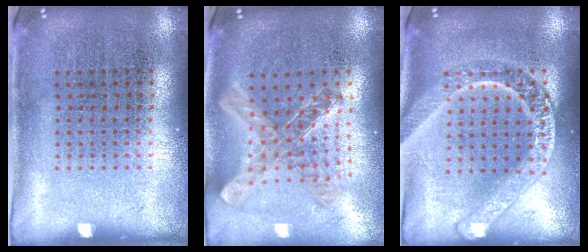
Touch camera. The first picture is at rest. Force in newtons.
{"total": 1.1, "press": 1.0, "slide": 0.3}
{"total": 3.4, "press": 3.4, "slide": 0.5}